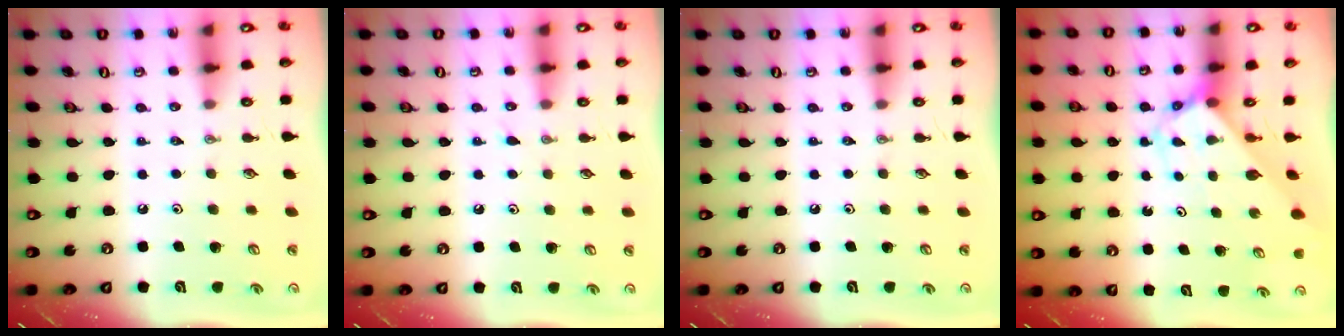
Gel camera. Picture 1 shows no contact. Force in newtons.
{"total": 3.5, "press": 3.5, "slide": 0.4}
{"total": 0.0}
{"total": 2.8, "press": 2.8, "slide": 0.1}